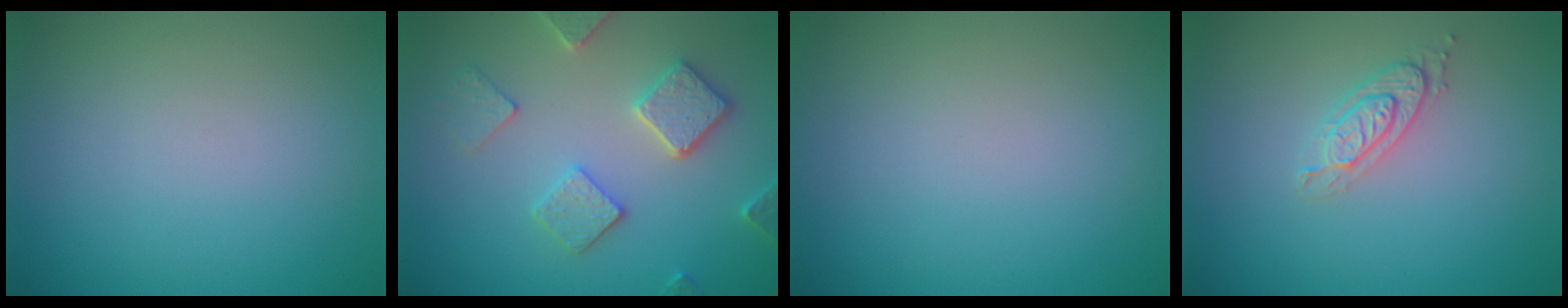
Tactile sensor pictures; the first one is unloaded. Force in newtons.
{"total": 3.9, "press": 3.7, "slide": 1.3}
{"total": 0.0}
{"total": 2.0, "press": 1.9, "slide": 0.6}